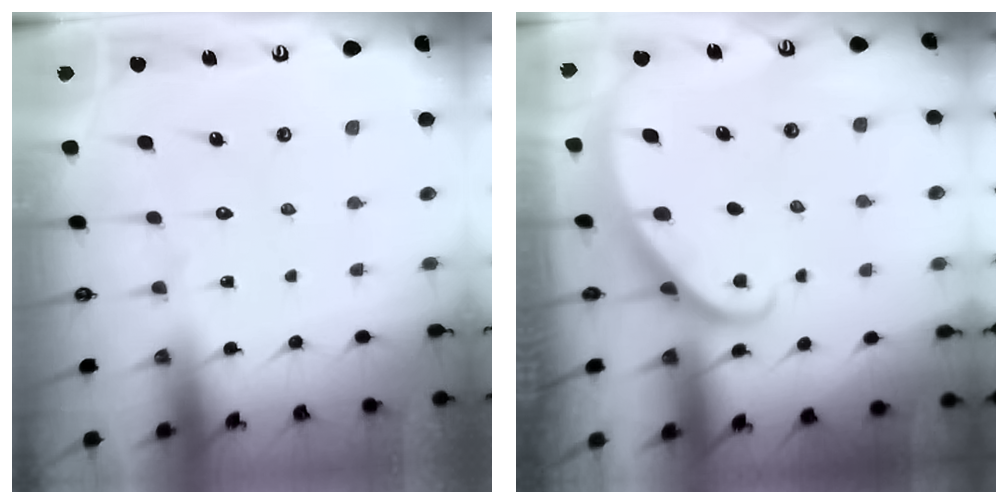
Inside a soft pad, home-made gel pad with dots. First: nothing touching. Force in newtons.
{"total": 2.1, "press": 2.1, "slide": 0.2}